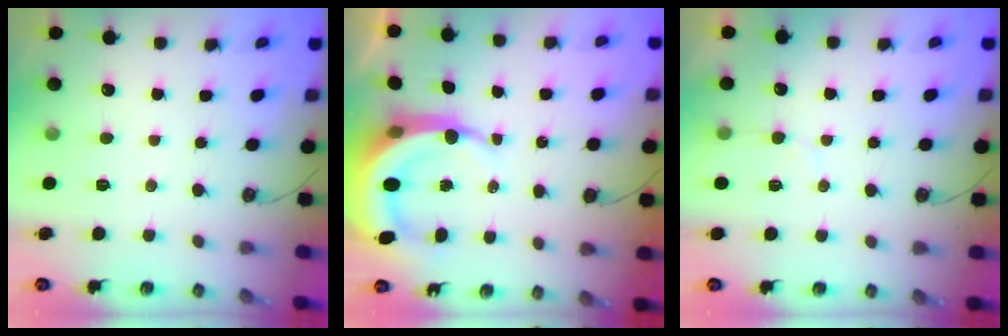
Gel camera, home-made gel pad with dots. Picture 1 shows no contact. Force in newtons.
{"total": 10.0, "press": 9.7, "slide": 2.0}
{"total": 3.0, "press": 3.0, "slide": 0.2}